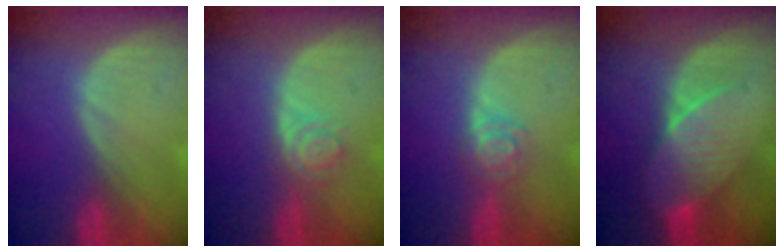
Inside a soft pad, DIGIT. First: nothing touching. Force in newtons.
{"total": 3.9, "press": 3.5, "slide": 1.9}
{"total": 3.9, "press": 3.7, "slide": 1.3}
{"total": 7.4, "press": 6.9, "slide": 2.6}